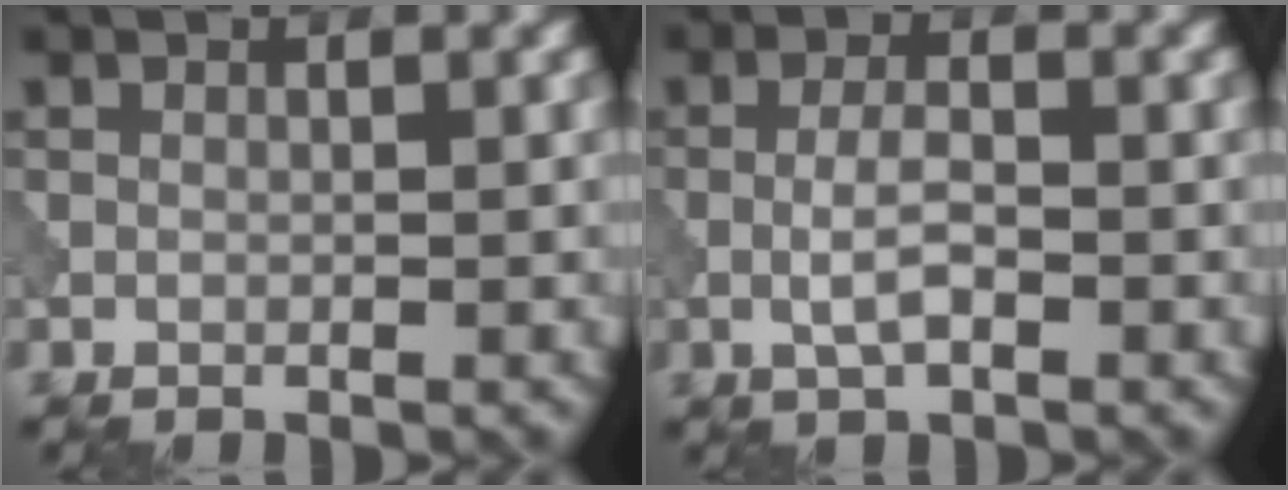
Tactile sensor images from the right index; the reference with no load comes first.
{"total": 2.6, "force": [-0.8, 0.8, 2.3], "torque": [-0.049, 0.003, -0.020]}